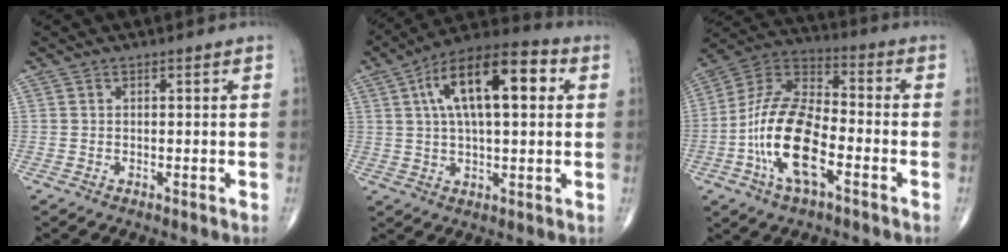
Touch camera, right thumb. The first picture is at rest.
{"total": 17.7, "force": [4.6, 7.5, 15.4], "torque": [-0.237, 0.023, 0.065]}
{"total": 17.6, "force": [-5.3, 8.0, 14.8], "torque": [-0.288, 0.033, -0.105]}